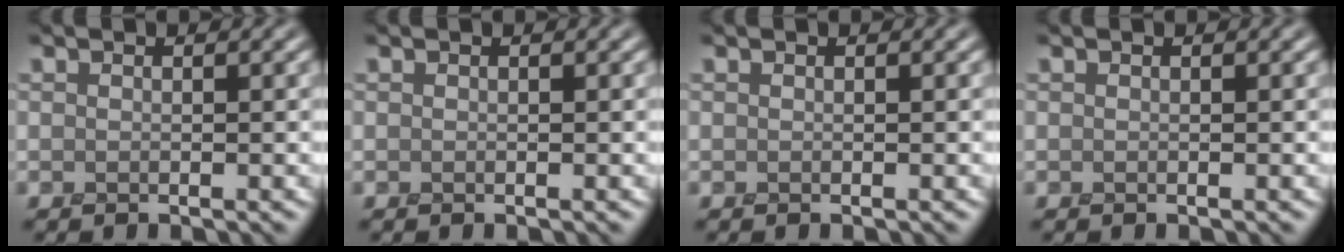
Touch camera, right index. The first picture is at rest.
{"total": 0.0}
{"total": 0.0}
{"total": 0.0}